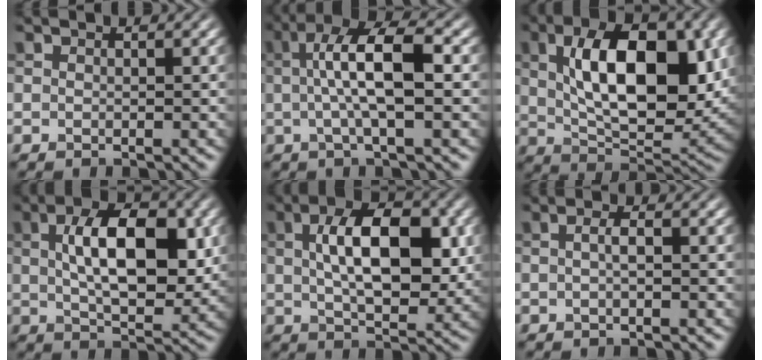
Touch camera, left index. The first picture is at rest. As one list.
[{"total": 7.0, "force": [0.7, 1.8, 6.7], "torque": [-0.113, 0.013, 0.005]}, {"total": 11.9, "force": [2.5, 5.9, 10.1], "torque": [-0.157, -0.001, 0.044]}, {"total": 9.2, "force": [1.7, 4.3, 7.9], "torque": [-0.126, 0.005, 0.028]}, {"total": 9.1, "force": [1.7, 4.3, 7.8], "torque": [-0.125, 0.008, 0.026]}, {"total": 1.2, "force": [0.0, 0.2, 1.2], "torque": [-0.023, 0.002, -0.001]}]